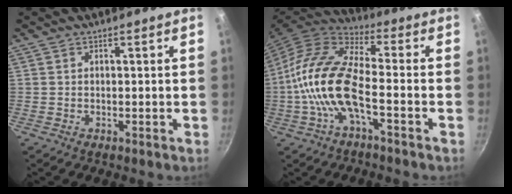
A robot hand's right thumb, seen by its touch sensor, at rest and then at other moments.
{"total": 15.0, "force": [-3.8, 5.9, 13.2], "torque": [-0.263, 0.037, -0.089]}